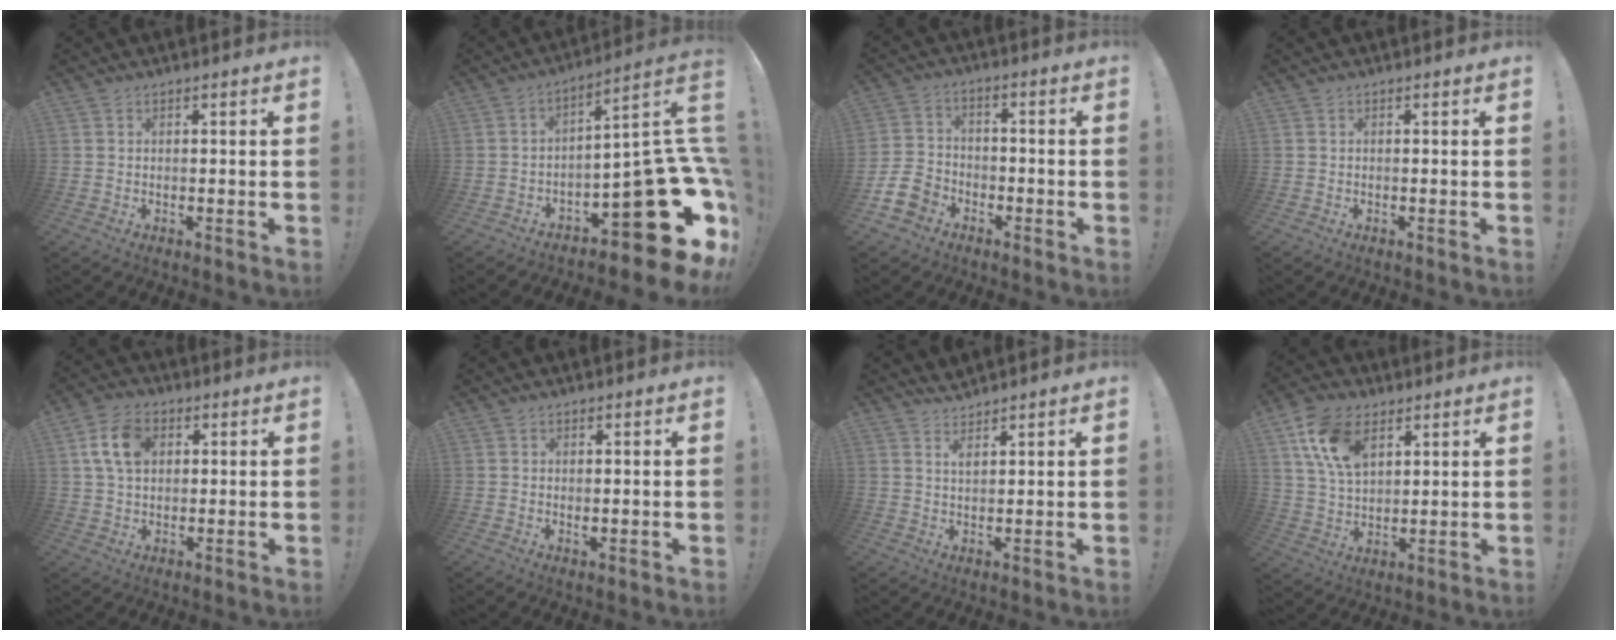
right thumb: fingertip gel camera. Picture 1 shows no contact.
{"total": 23.0, "force": [-8.3, 8.3, 19.8], "torque": [-0.232, 0.022, -0.124]}
{"total": 9.9, "force": [-5.9, 7.0, 3.8], "torque": [-0.077, 0.037, -0.109]}
{"total": 0.0}
{"total": 10.4, "force": [3.0, 7.1, 6.9], "torque": [-0.131, 0.015, 0.063]}
{"total": 0.8, "force": [0.3, 0.5, 0.5], "torque": [-0.001, -0.003, 0.003]}
{"total": 2.7, "force": [2.4, 0.8, 0.9], "torque": [-0.010, -0.017, 0.043]}
{"total": 14.1, "force": [6.8, 8.7, 8.7], "torque": [-0.153, -0.017, 0.131]}